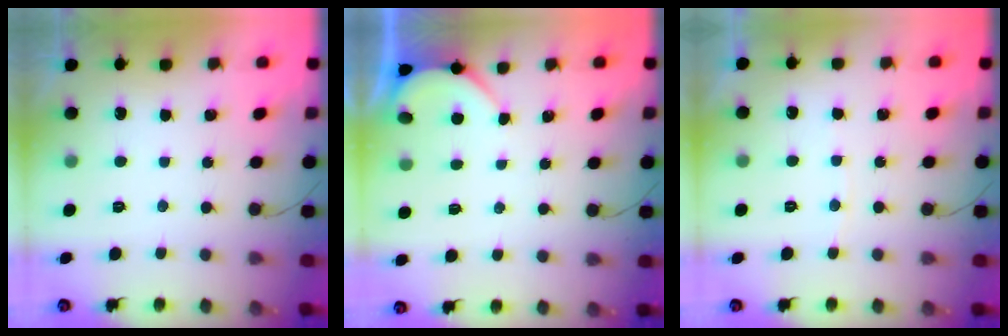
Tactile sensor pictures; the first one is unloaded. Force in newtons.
{"total": 1.7, "press": 1.7, "slide": 0.2}
{"total": 2.6, "press": 2.6, "slide": 0.4}